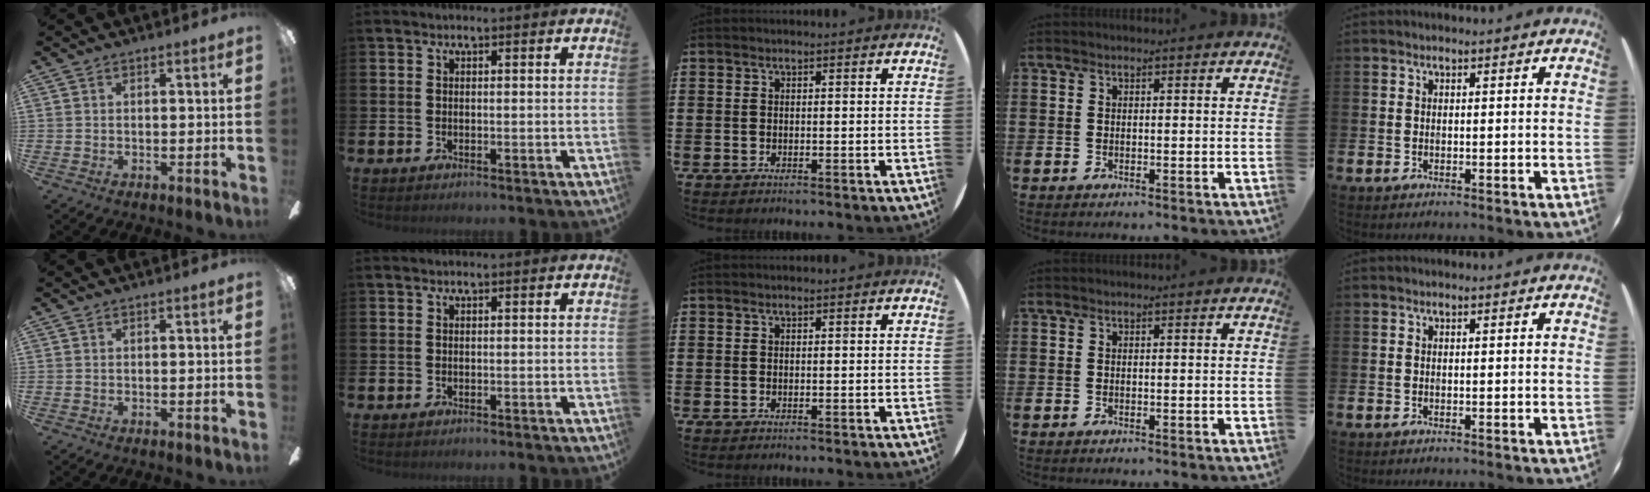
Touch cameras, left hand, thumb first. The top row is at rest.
{}